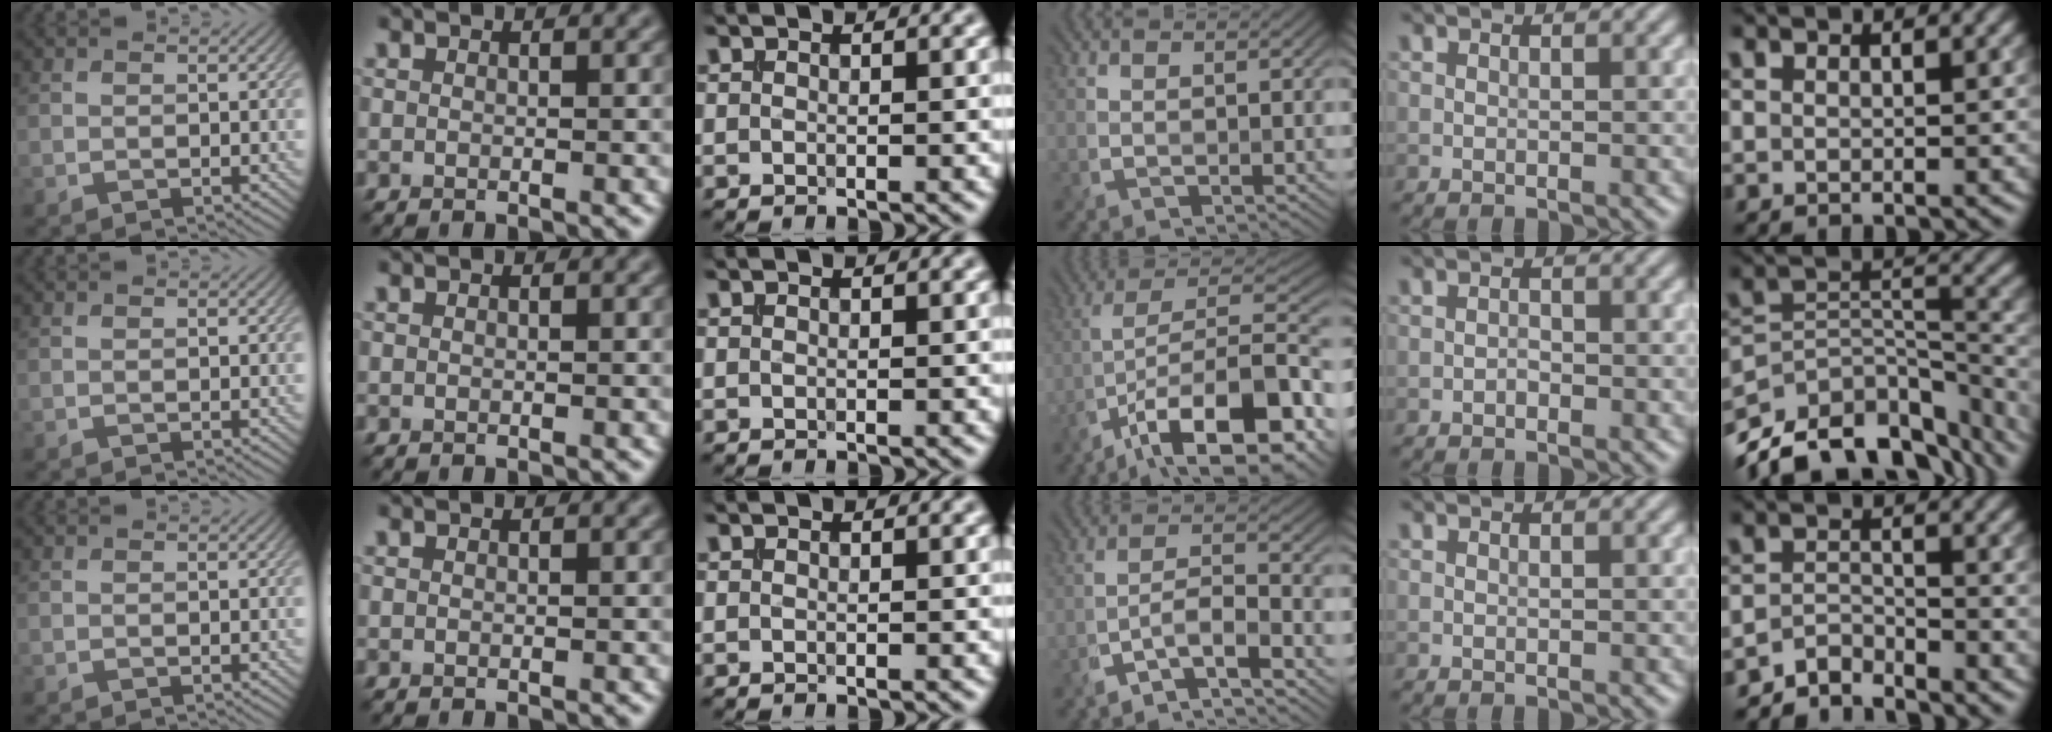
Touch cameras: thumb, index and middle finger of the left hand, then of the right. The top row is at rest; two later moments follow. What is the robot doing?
{"motion": "insert", "object": "file holder"}